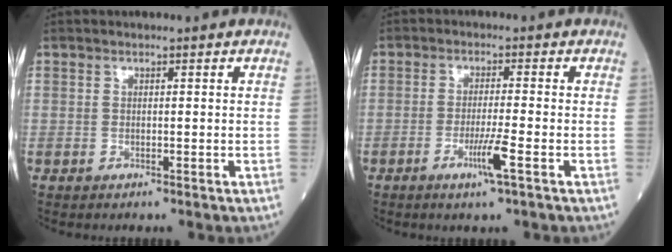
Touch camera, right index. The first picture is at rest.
{"total": 4.3, "force": [-2.0, -0.7, 3.8], "torque": [-0.075, -0.010, -0.039]}